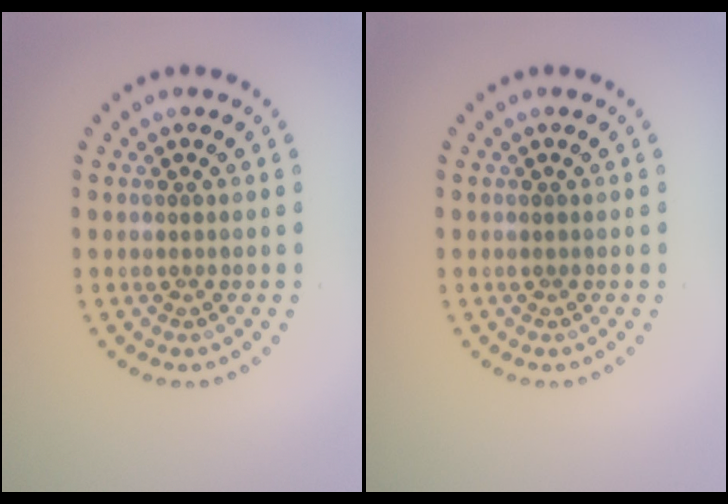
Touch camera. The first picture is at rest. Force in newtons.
{"total": 0.0}